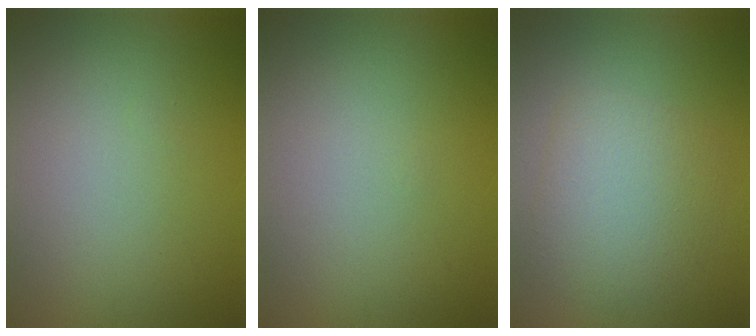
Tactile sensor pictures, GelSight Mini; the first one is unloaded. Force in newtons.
{"total": 0.0}
{"total": 4.1, "press": 4.1, "slide": 0.3}